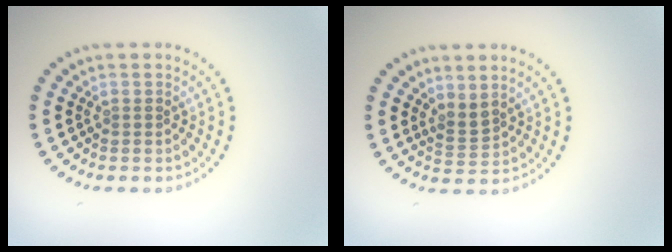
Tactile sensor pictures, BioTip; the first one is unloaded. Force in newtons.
{"total": 1.8, "press": 1.3, "slide": 1.2}